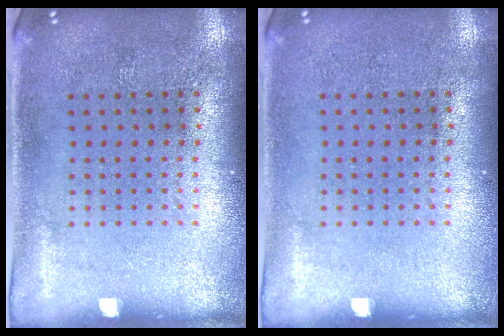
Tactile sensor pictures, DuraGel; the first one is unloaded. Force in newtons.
{"total": 0.0}